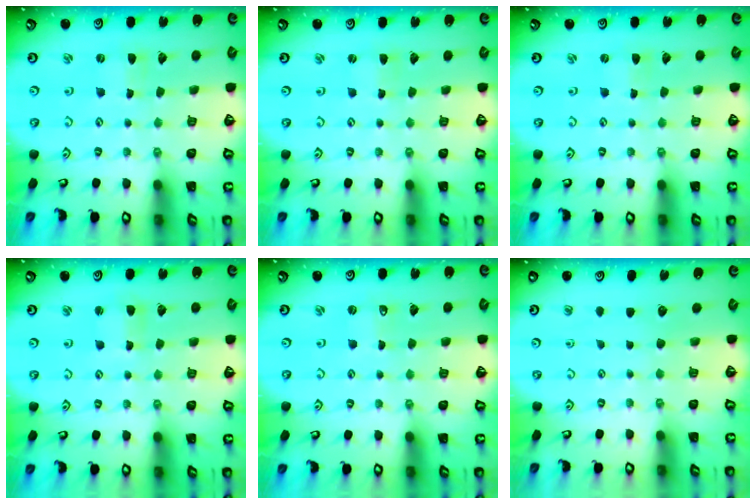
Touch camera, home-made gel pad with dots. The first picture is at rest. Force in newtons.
{"total": 0.7, "press": 0.7, "slide": 0.2}
{"total": 0.0}
{"total": 1.6, "press": 1.6, "slide": 0.3}
{"total": 0.0}
{"total": 0.0}